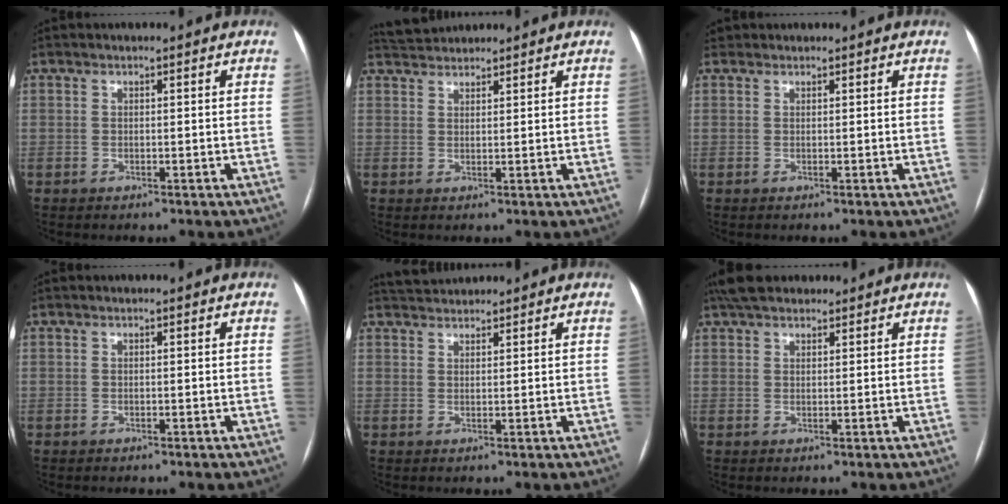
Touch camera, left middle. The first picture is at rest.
{"total": 3.6, "force": [3.6, 0.4, 0.2], "torque": [-0.011, 0.025, 0.069]}
{"total": 0.5, "force": [0.4, 0.3, -0.1], "torque": [0.001, 0.001, 0.008]}
{"total": 0.0}
{"total": 3.3, "force": [3.2, 0.3, 0.2], "torque": [-0.009, 0.025, 0.062]}
{"total": 6.4, "force": [5.3, 2.5, 2.5], "torque": [-0.038, 0.032, 0.094]}